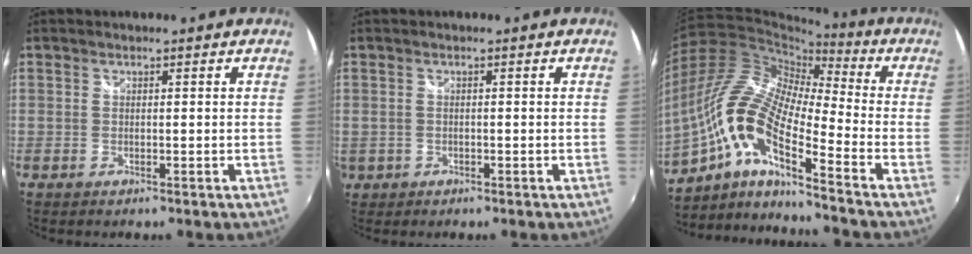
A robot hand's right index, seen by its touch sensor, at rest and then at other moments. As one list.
[{"total": 3.1, "force": [-0.4, 2.8, 1.2], "torque": [-0.029, -0.001, 0.000]}, {"total": 16.8, "force": [-8.0, 3.8, 14.3], "torque": [-0.253, -0.012, -0.174]}]